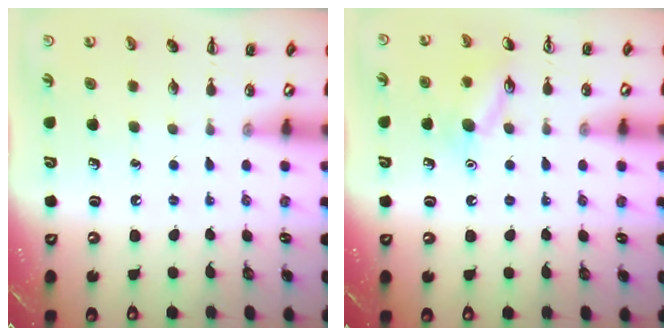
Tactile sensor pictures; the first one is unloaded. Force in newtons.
{"total": 10.4, "press": 10.3, "slide": 1.0}